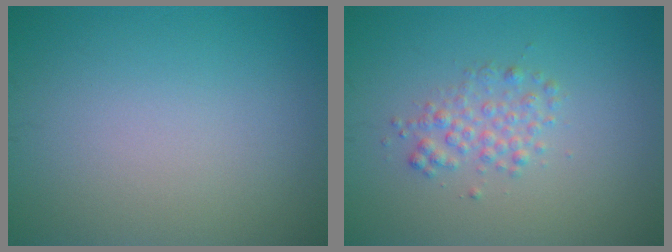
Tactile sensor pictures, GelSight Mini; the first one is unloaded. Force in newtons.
{"total": 2.0, "press": 2.0, "slide": 0.0}